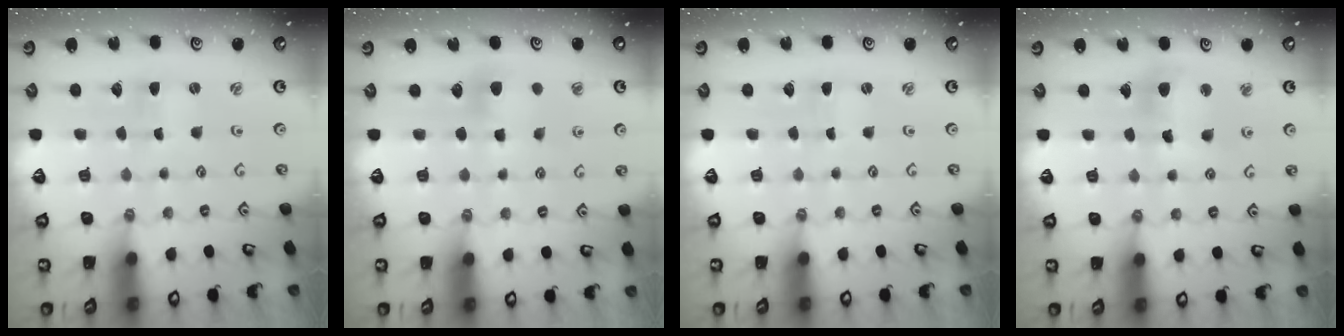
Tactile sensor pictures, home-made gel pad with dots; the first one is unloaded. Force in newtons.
{"total": 7.6, "press": 7.6, "slide": 0.6}
{"total": 0.0}
{"total": 10.7, "press": 10.6, "slide": 1.3}